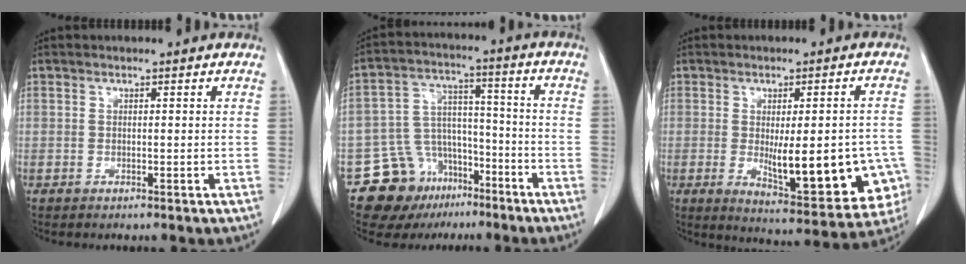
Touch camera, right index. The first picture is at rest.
{"total": 12.7, "force": [-8.5, 8.6, 3.7], "torque": [-0.062, 0.058, -0.129]}
{"total": 17.2, "force": [-3.8, 5.3, 15.9], "torque": [-0.150, 0.003, -0.027]}